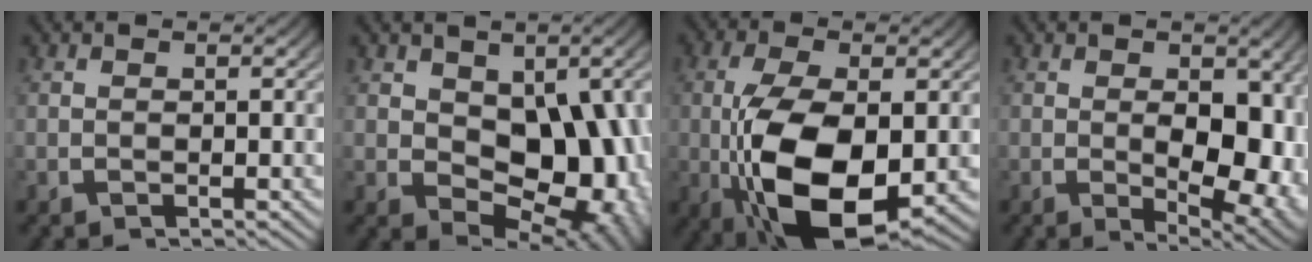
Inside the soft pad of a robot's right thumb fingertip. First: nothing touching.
{"total": 11.5, "force": [-1.4, 7.4, 8.8], "torque": [-0.150, -0.047, 0.002]}
{"total": 12.9, "force": [-3.3, 7.1, 10.2], "torque": [-0.219, -0.053, -0.033]}
{"total": 7.7, "force": [-0.7, 4.6, 6.1], "torque": [-0.117, -0.044, 0.005]}